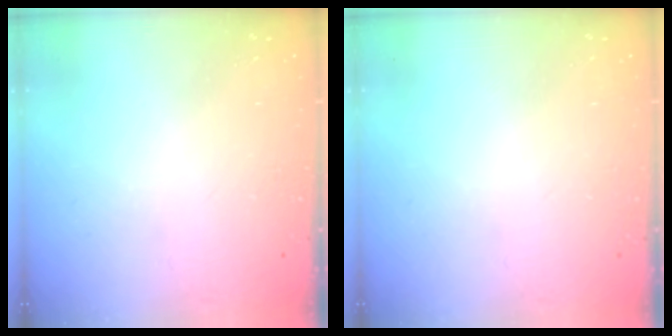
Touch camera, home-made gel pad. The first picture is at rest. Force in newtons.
{"total": 0.0}